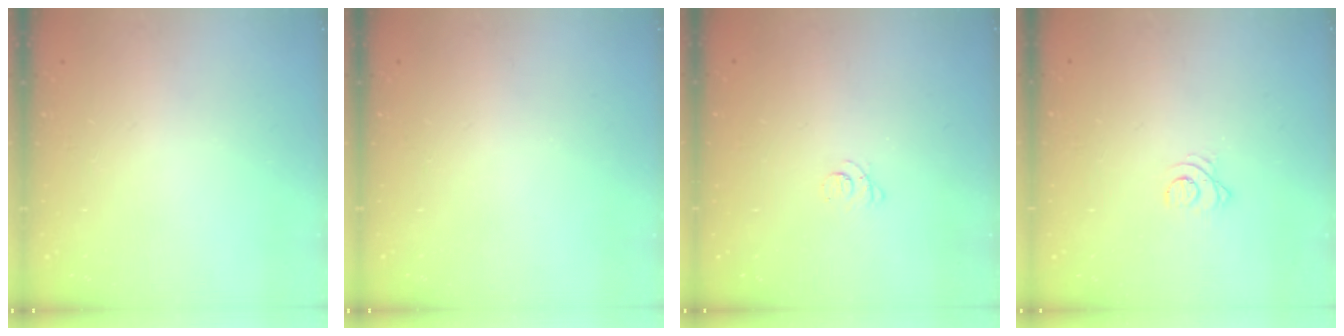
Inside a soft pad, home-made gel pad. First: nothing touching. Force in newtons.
{"total": 0.0}
{"total": 2.4, "press": 2.4, "slide": 0.3}
{"total": 2.4, "press": 2.4, "slide": 0.2}